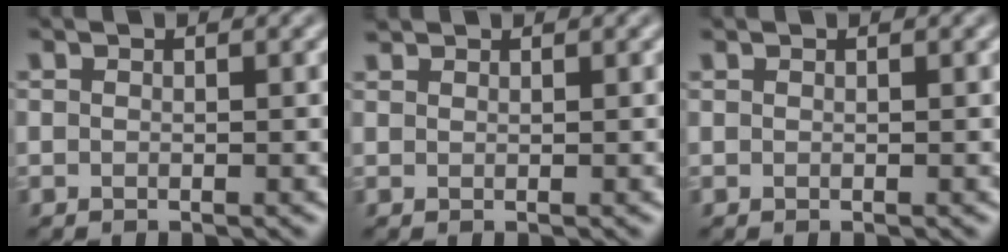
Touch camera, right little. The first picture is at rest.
{"total": 0.7, "force": [0.7, 0.1, 0.0], "torque": [0.000, 0.003, 0.013]}
{"total": 0.0}